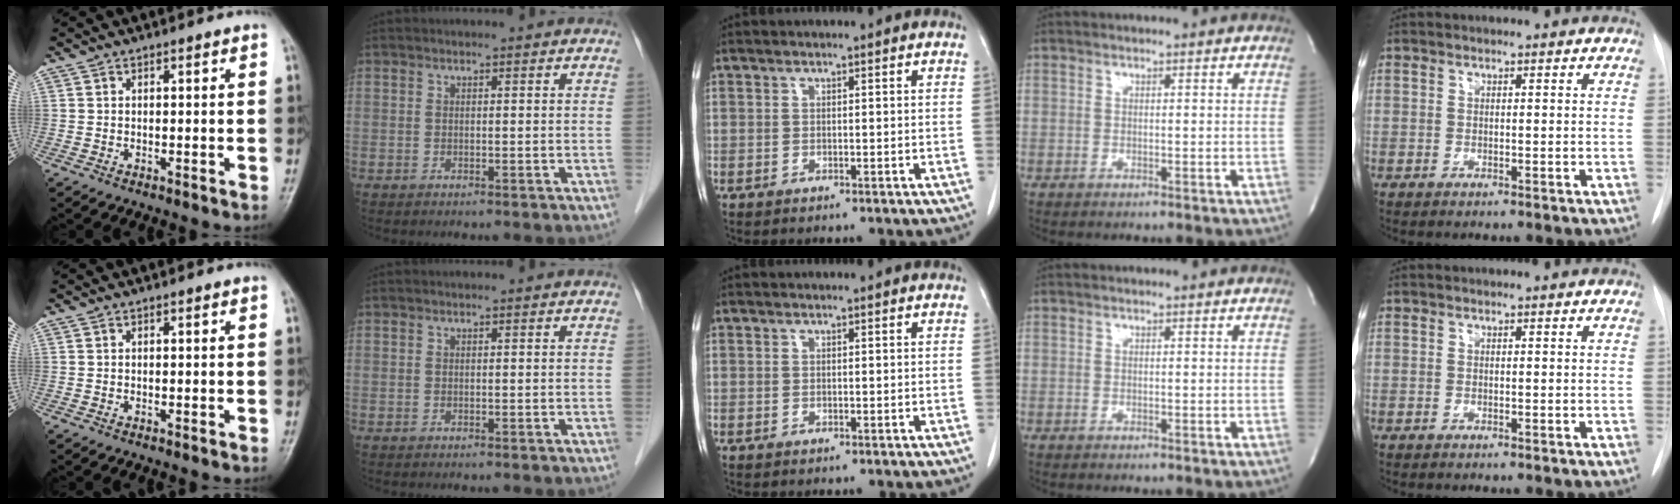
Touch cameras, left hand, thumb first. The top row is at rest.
{}